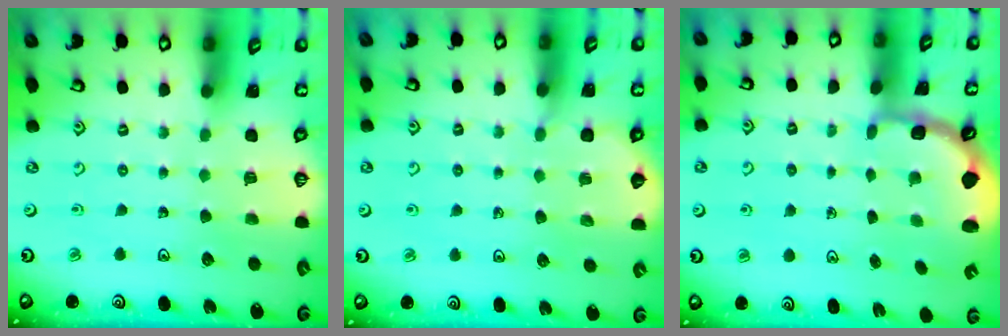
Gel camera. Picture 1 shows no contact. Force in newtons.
{"total": 2.4, "press": 2.4, "slide": 0.2}
{"total": 2.2, "press": 1.9, "slide": 1.1}